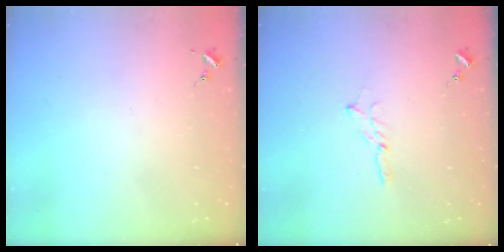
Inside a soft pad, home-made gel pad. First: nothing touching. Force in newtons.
{"total": 1.8, "press": 1.7, "slide": 0.2}